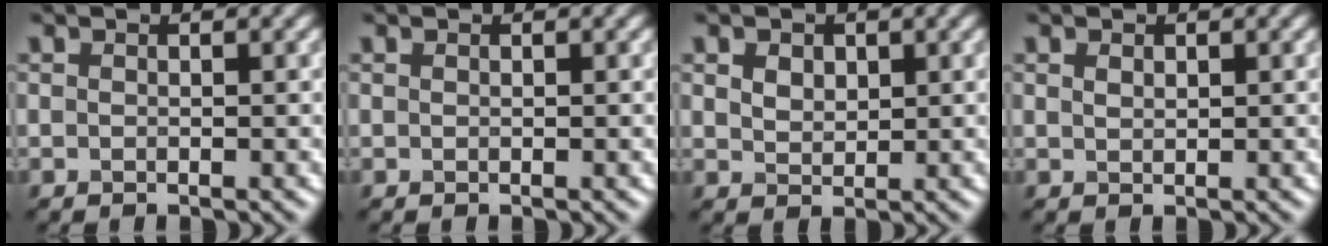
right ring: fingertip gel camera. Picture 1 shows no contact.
{"total": 0.0}
{"total": 2.4, "force": [1.2, 1.7, 1.3], "torque": [-0.025, 0.010, 0.013]}
{"total": 0.8, "force": [0.4, 0.4, 0.4], "torque": [-0.011, -0.001, 0.010]}